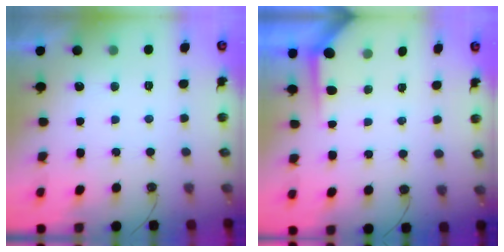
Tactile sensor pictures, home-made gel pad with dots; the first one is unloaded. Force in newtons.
{"total": 3.5, "press": 3.5, "slide": 0.3}